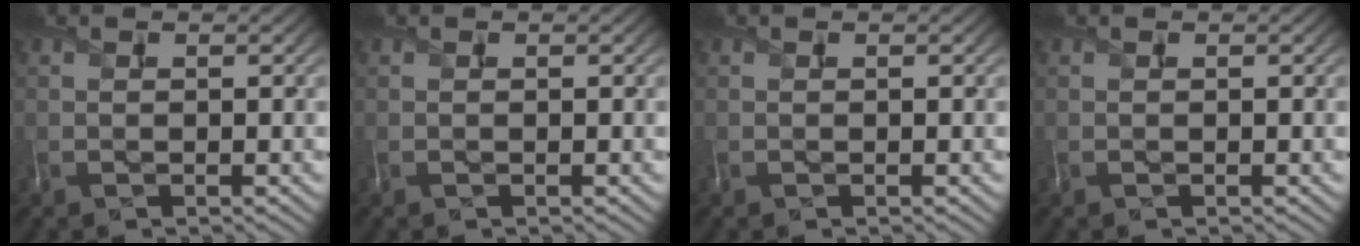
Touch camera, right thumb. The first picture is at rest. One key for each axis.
{"total": 0.0}
{"total": 0.0}
{"total": 0.0}